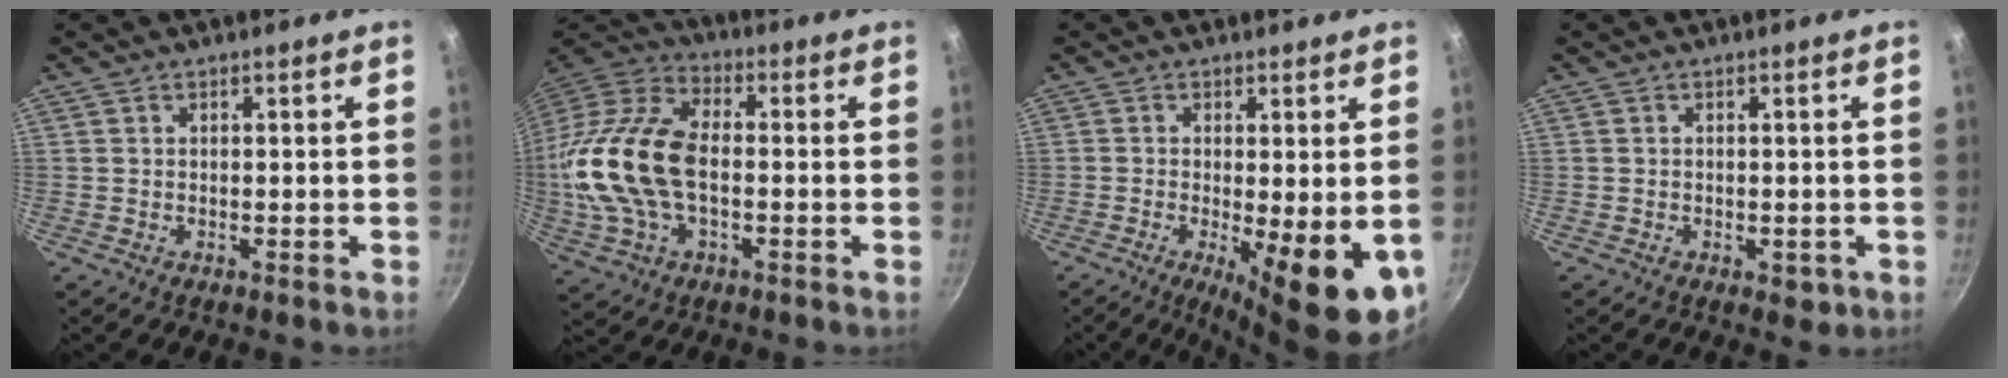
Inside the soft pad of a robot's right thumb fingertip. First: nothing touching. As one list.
[{"total": 21.0, "force": [-1.4, 12.5, 16.9], "torque": [-0.341, 0.034, -0.032]}, {"total": 12.1, "force": [-2.9, 3.2, 11.3], "torque": [-0.146, -0.012, -0.033]}, {"total": 2.3, "force": [-0.8, 1.5, 1.6], "torque": [-0.019, -0.003, -0.008]}]